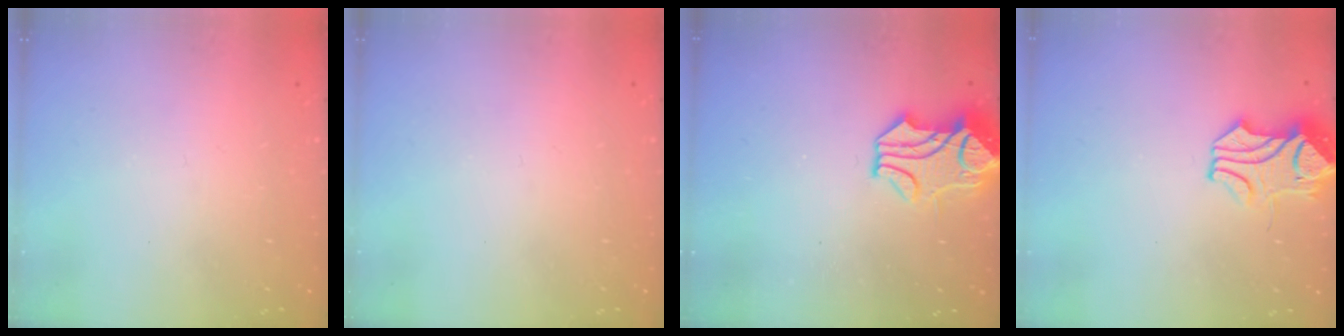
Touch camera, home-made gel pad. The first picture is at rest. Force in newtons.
{"total": 0.0}
{"total": 1.0, "press": 0.4, "slide": 0.9}
{"total": 1.6, "press": 1.5, "slide": 0.5}